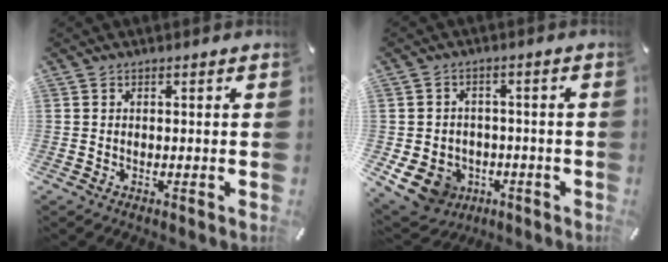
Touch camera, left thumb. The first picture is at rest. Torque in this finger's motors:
{"motor_torque": [0.12, -0.01, 0.50, 0.35, 0.06]}